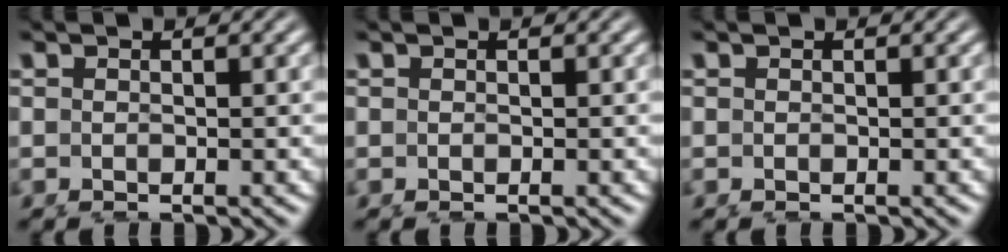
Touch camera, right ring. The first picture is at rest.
{"total": 0.0}
{"total": 0.0}